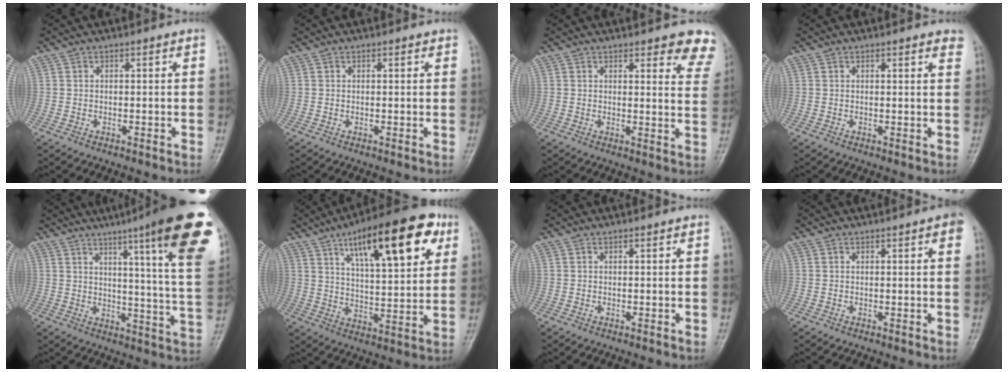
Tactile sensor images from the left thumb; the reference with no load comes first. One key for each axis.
{"total": 0.8, "fx": 0.5, "fy": 0.3, "fz": 0.5, "tx": -0.008, "ty": -0.002, "tz": 0.005}
{"total": 9.0, "fx": 7.6, "fy": 2.7, "fz": 3.8, "tx": -0.001, "ty": -0.039, "tz": 0.062}
{"total": 3.1, "fx": 2.5, "fy": 0.8, "fz": 1.7, "tx": -0.009, "ty": -0.005, "tz": 0.023}
{"total": 24.5, "fx": 13.7, "fy": 2.1, "fz": 20.2, "tx": -0.231, "ty": -0.057, "tz": 0.168}
{"total": 21.2, "fx": 10.2, "fy": 7.0, "fz": 17.3, "tx": -0.228, "ty": -0.020, "tz": 0.156}
{"total": 0.0}
{"total": 2.5, "fx": 1.1, "fy": 0.5, "fz": 2.2, "tx": -0.023, "ty": 0.001, "tz": 0.009}